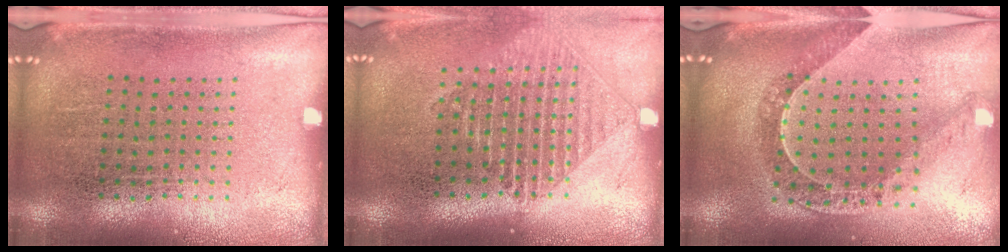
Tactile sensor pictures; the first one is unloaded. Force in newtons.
{"total": 1.5, "press": 1.3, "slide": 0.7}
{"total": 1.0, "press": 1.0, "slide": 0.2}